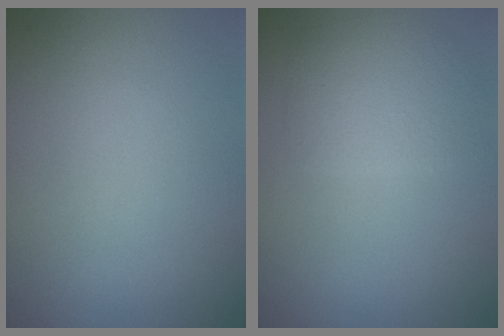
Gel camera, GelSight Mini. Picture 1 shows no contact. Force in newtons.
{"total": 2.9, "press": 2.9, "slide": 0.1}